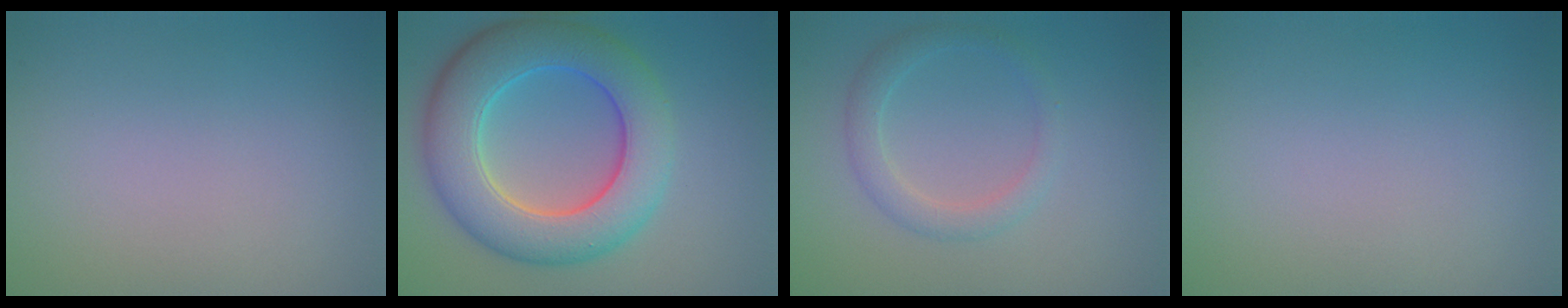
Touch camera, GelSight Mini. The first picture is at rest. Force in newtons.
{"total": 8.9, "press": 8.9, "slide": 0.4}
{"total": 2.2, "press": 2.2, "slide": 0.2}
{"total": 0.0}